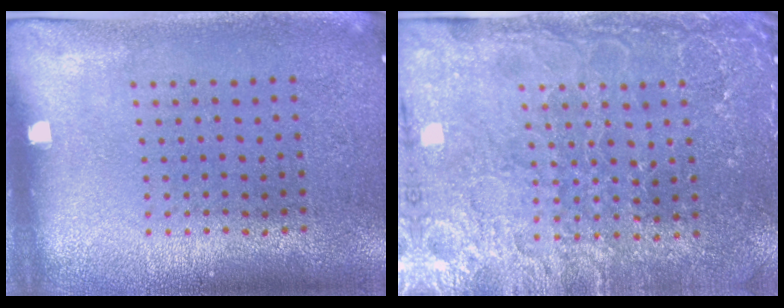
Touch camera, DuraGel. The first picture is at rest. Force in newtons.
{"total": 4.1, "press": 3.9, "slide": 1.3}